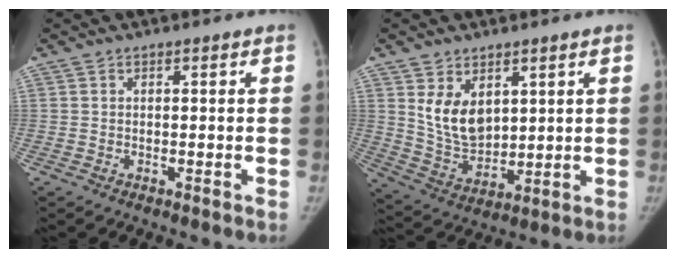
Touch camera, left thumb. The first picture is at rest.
{"total": 9.6, "force": [3.8, 6.2, 6.3], "torque": [-0.088, -0.031, 0.091]}